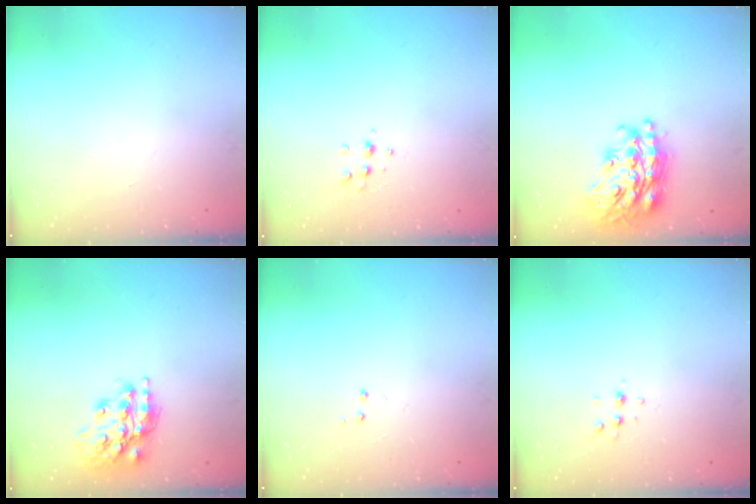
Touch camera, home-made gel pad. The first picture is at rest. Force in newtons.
{"total": 5.8, "press": 5.7, "slide": 1.2}
{"total": 23.2, "press": 23.2, "slide": 1.8}
{"total": 17.5, "press": 17.4, "slide": 1.4}
{"total": 2.9, "press": 2.8, "slide": 0.4}
{"total": 3.9, "press": 3.8, "slide": 1.2}